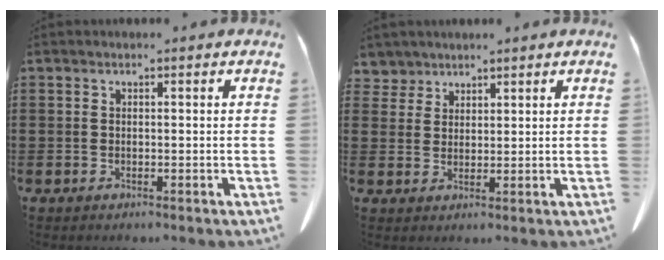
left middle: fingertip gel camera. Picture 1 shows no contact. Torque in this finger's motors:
{"motor_torque": [0.12, 0.14, -0.23, -0.07]}